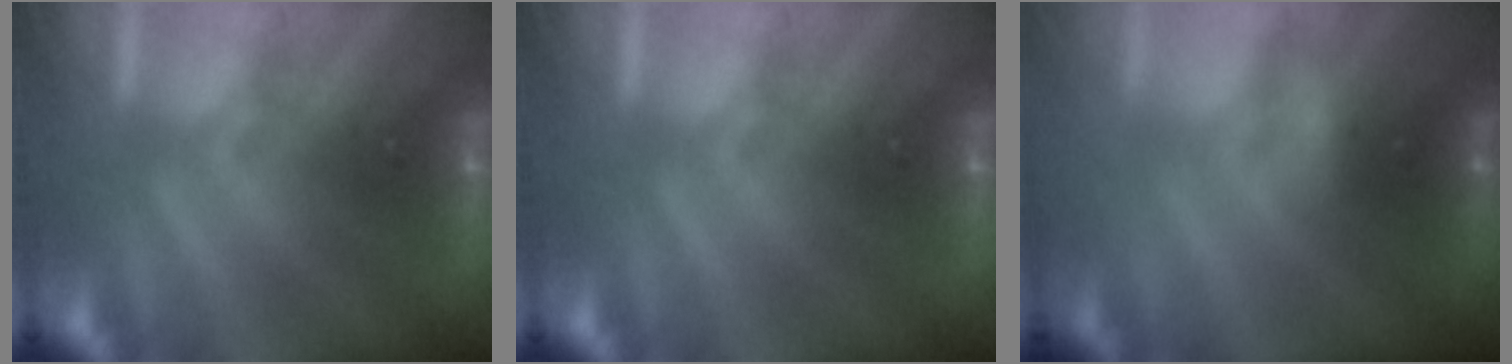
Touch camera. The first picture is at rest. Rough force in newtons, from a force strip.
{"total": 0.0}
{"total": 2.7}